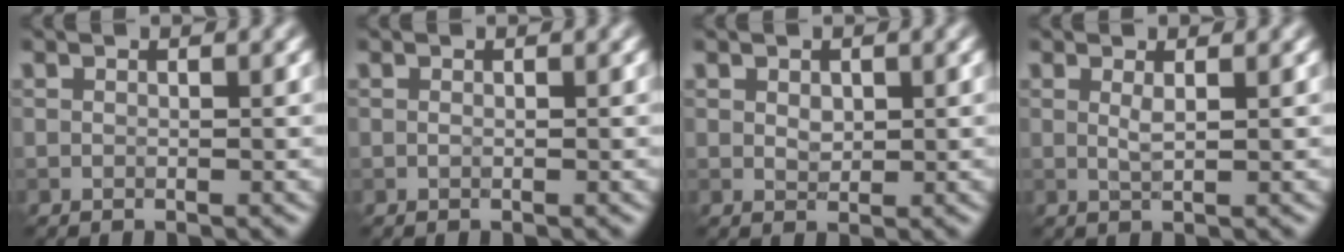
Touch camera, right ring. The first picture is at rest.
{"total": 0.0}
{"total": 1.0, "force": [0.4, 0.7, 0.5], "torque": [-0.012, -0.001, 0.013]}
{"total": 1.1, "force": [0.5, 0.2, 1.0], "torque": [-0.017, 0.003, 0.008]}